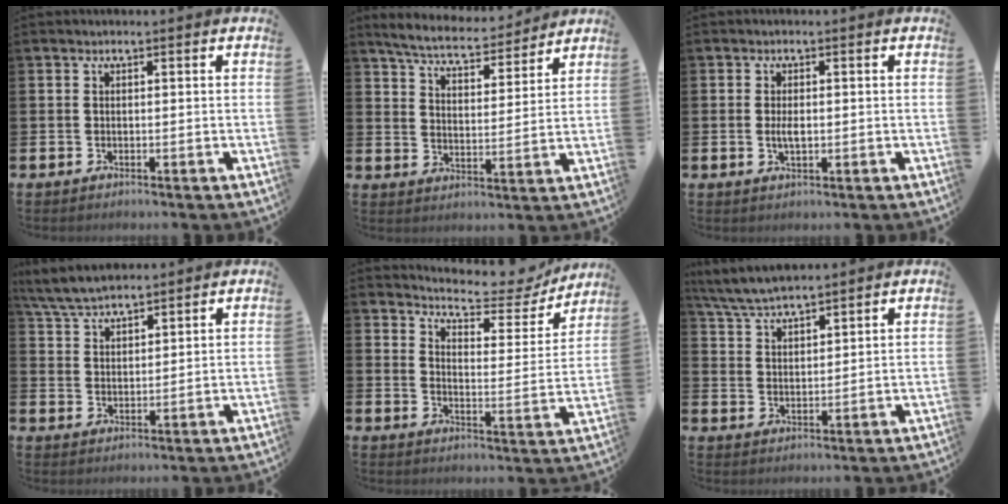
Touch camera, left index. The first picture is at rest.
{"total": 6.3, "force": [6.1, 1.0, 1.5], "torque": [-0.052, -0.041, 0.104]}
{"total": 2.3, "force": [-0.1, 1.0, 2.0], "torque": [-0.037, 0.002, -0.003]}
{"total": 5.4, "force": [5.2, 1.0, 1.2], "torque": [-0.045, -0.017, 0.097]}
{"total": 6.0, "force": [5.8, 1.3, 1.3], "torque": [-0.044, -0.051, 0.093]}
{"total": 5.6, "force": [5.5, 0.7, 1.1], "torque": [-0.046, -0.021, 0.101]}